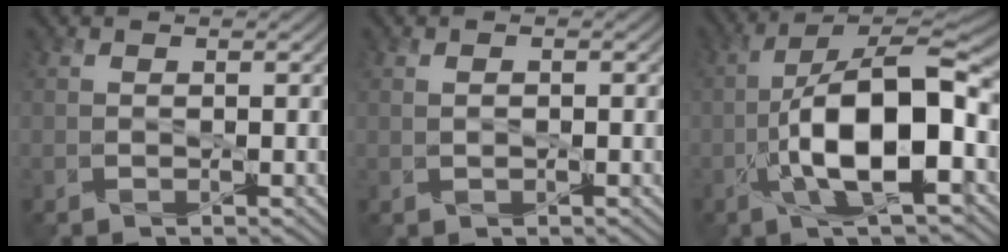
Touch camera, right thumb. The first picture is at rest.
{"total": 0.6, "force": [0.0, 0.2, 0.5], "torque": [-0.003, 0.002, 0.003]}
{"total": 12.8, "force": [-3.5, 4.0, 11.6], "torque": [-0.209, 0.008, -0.068]}